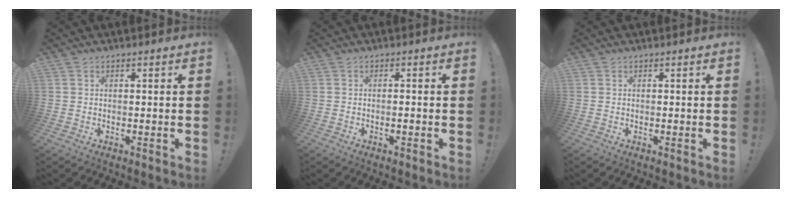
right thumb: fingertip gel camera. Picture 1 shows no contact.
{"total": 1.2, "force": [-0.8, 0.0, 0.9], "torque": [-0.020, 0.003, -0.013]}
{"total": 0.0}